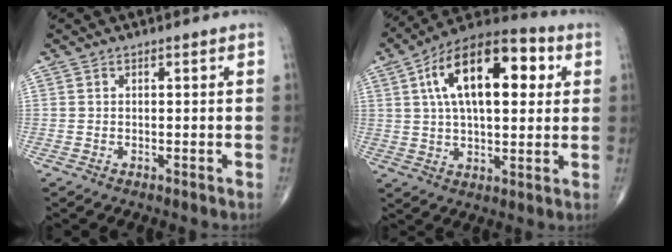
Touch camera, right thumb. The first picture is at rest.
{"total": 20.6, "force": [5.6, 10.0, 17.1], "torque": [-0.258, 0.015, 0.080]}